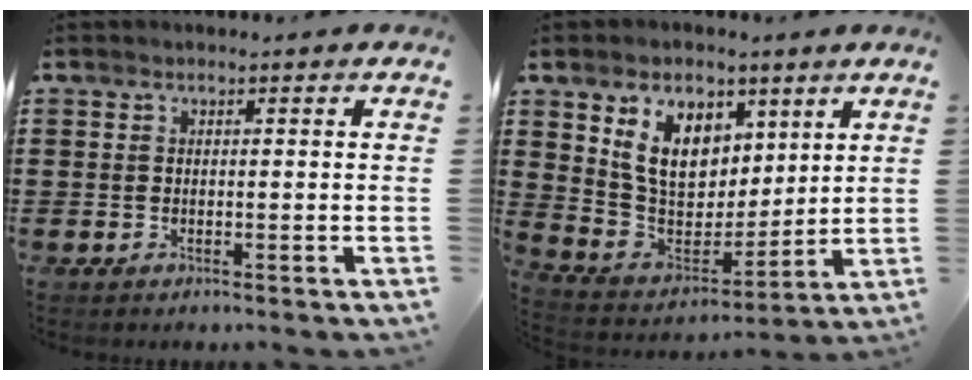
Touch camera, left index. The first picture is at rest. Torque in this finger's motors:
{"motor_torque": [2.14, 0.00, 1.05, 0.21]}